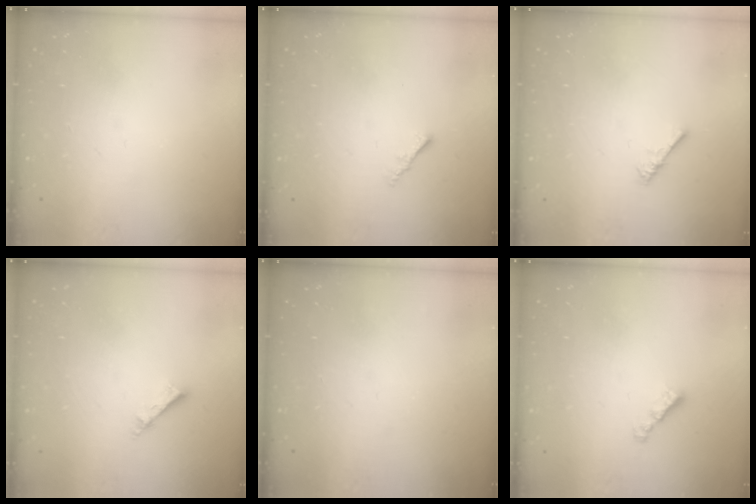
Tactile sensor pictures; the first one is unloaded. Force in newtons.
{"total": 1.2, "press": 1.1, "slide": 0.4}
{"total": 0.8, "press": 0.8, "slide": 0.3}
{"total": 2.3, "press": 2.3, "slide": 0.1}
{"total": 0.0}
{"total": 2.2, "press": 2.1, "slide": 0.6}